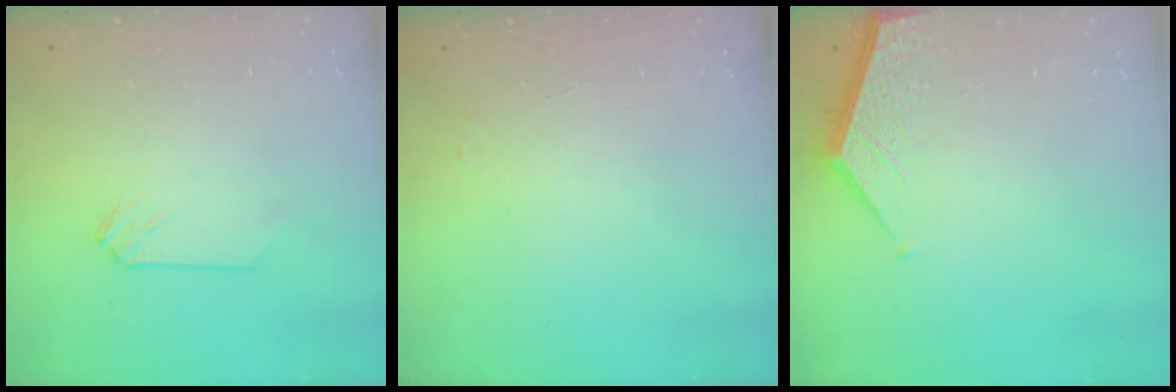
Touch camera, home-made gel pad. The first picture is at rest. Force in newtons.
{"total": 3.8, "press": 3.8, "slide": 0.4}
{"total": 3.8, "press": 3.8, "slide": 0.2}